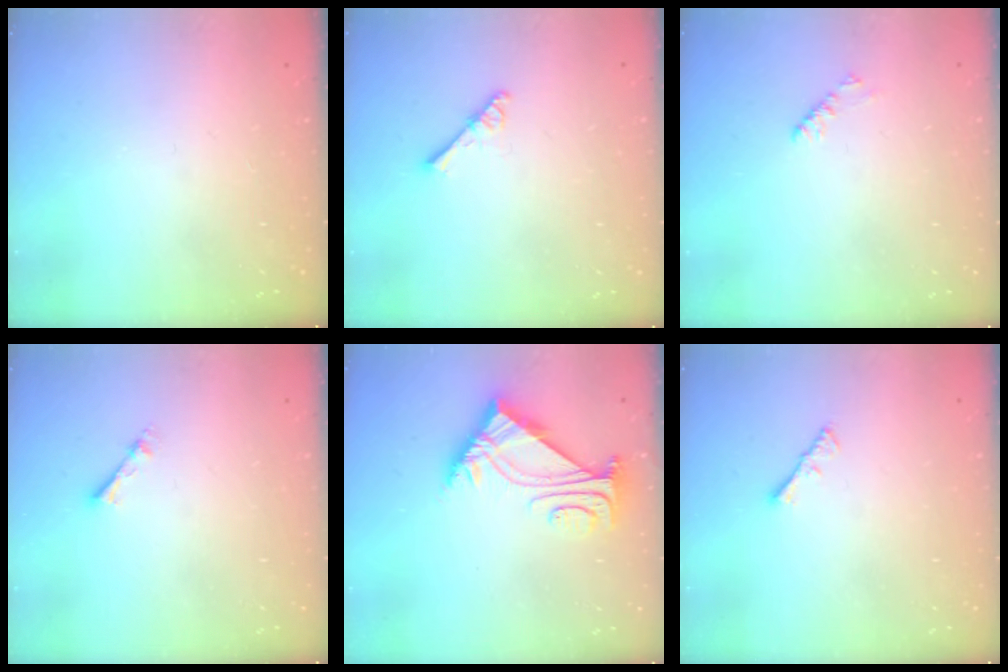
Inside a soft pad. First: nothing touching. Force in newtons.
{"total": 2.5, "press": 2.5, "slide": 0.3}
{"total": 3.4, "press": 3.3, "slide": 0.5}
{"total": 3.3, "press": 3.2, "slide": 0.4}
{"total": 5.6, "press": 5.5, "slide": 1.0}
{"total": 1.3, "press": 1.2, "slide": 0.4}